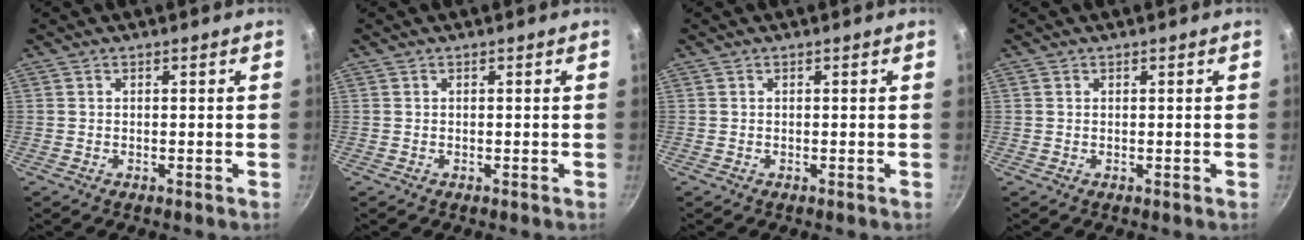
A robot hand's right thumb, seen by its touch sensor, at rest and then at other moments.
{"total": 0.0}
{"total": 0.0}
{"total": 0.0}